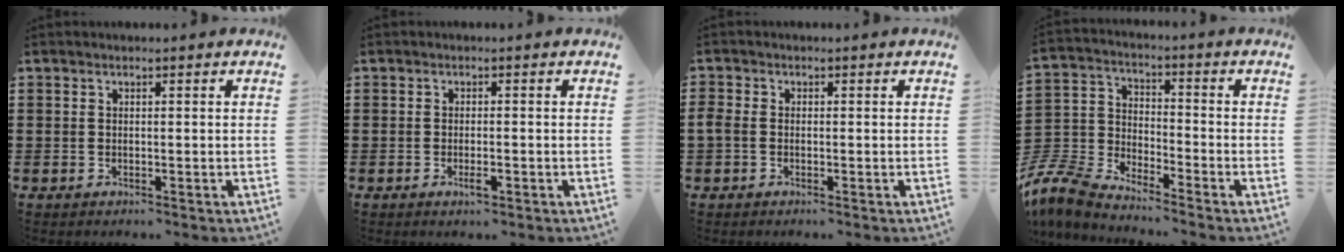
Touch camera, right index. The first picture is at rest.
{"total": 1.7, "force": [-0.7, 0.5, 1.5], "torque": [-0.026, 0.000, -0.013]}
{"total": 1.3, "force": [-0.5, 0.9, 0.8], "torque": [-0.025, -0.001, -0.012]}
{"total": 7.8, "force": [-7.5, 1.3, 1.8], "torque": [-0.080, -0.005, -0.163]}